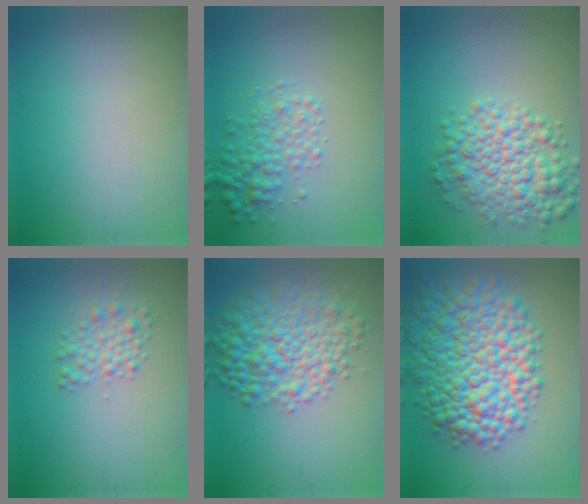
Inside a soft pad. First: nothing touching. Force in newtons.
{"total": 3.3, "press": 3.3, "slide": 0.1}
{"total": 6.0, "press": 6.0, "slide": 0.0}
{"total": 2.3, "press": 2.3, "slide": 0.0}
{"total": 7.6, "press": 7.6, "slide": 0.1}
{"total": 12.7, "press": 12.7, "slide": 0.3}